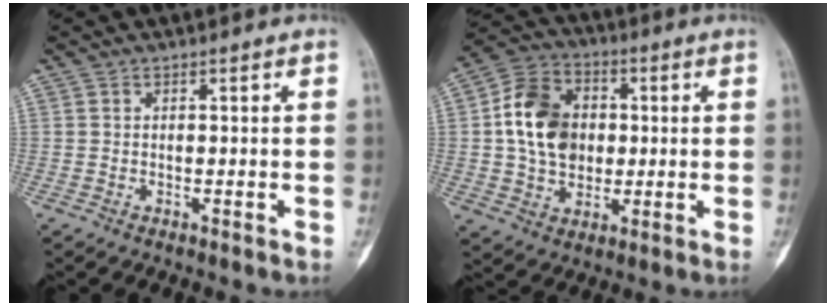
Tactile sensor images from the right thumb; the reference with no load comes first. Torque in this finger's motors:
{"motor_torque": [0.93, 2.28, 0.02, 0.06, 0.32]}